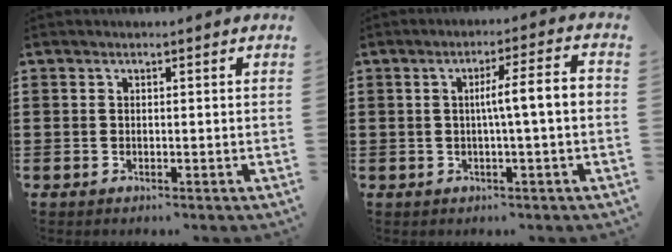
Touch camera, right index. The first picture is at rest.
{"total": 5.6, "force": [-0.1, 0.3, 5.6], "torque": [-0.095, -0.002, -0.011]}